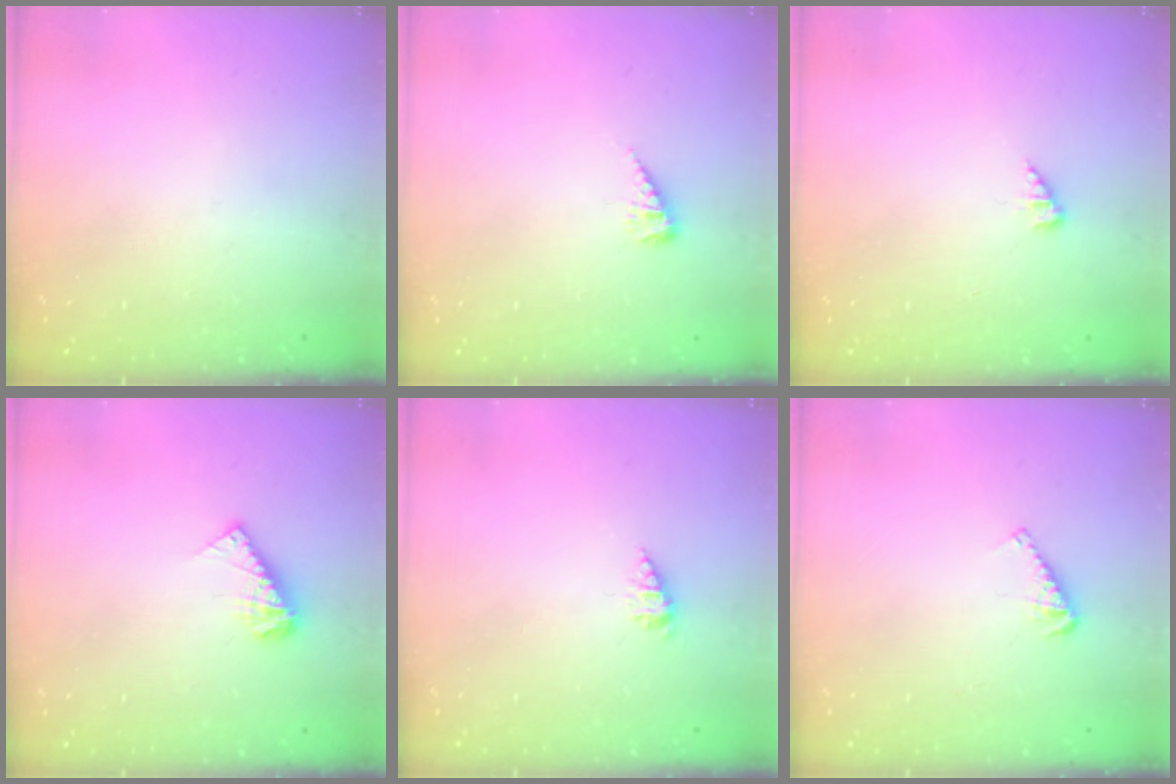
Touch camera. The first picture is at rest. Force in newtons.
{"total": 5.1, "press": 5.1, "slide": 0.8}
{"total": 2.7, "press": 2.7, "slide": 0.4}
{"total": 6.6, "press": 6.5, "slide": 0.5}
{"total": 2.3, "press": 2.3, "slide": 0.3}
{"total": 4.6, "press": 4.6, "slide": 0.6}